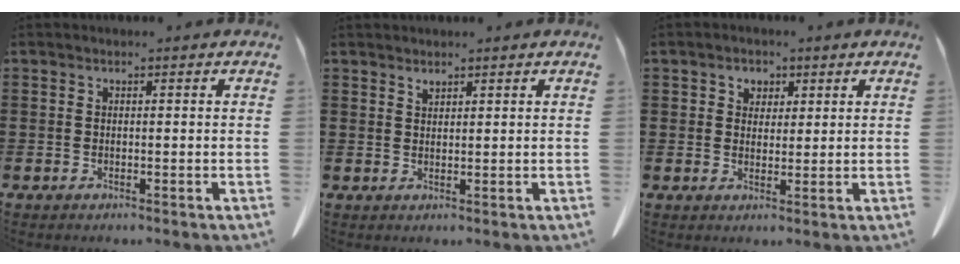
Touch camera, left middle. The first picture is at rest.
{"total": 1.3, "force": [1.2, 0.2, 0.3], "torque": [-0.009, -0.003, 0.024]}
{"total": 2.4, "force": [1.3, 2.0, 0.3], "torque": [-0.010, 0.007, 0.021]}